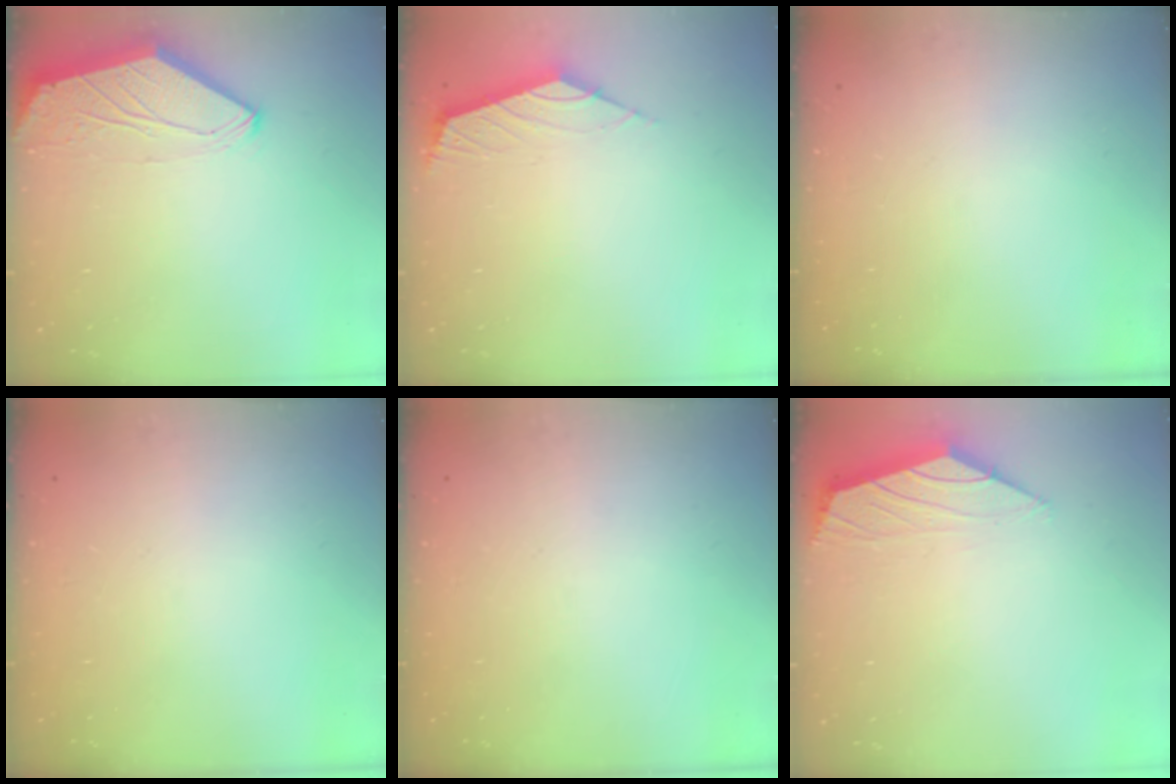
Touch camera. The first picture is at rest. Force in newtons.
{"total": 2.5, "press": 2.4, "slide": 0.7}
{"total": 0.0}
{"total": 0.0}
{"total": 0.0}
{"total": 0.0}